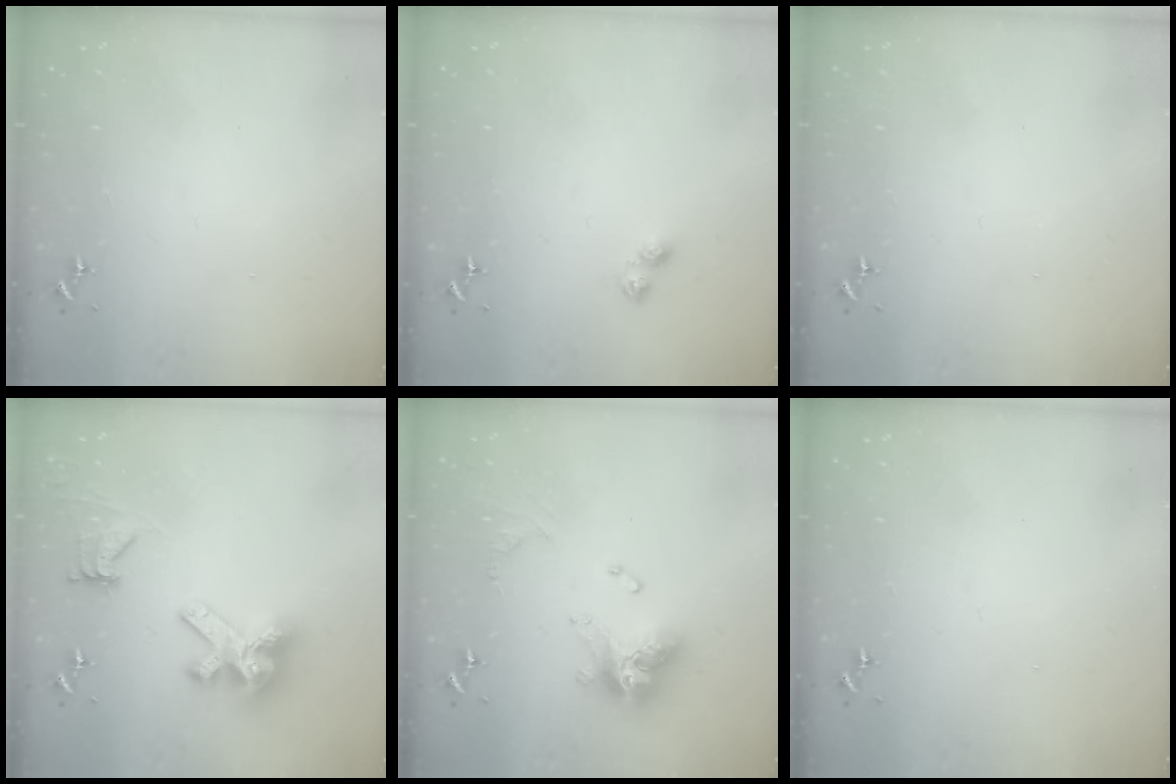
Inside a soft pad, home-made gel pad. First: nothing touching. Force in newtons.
{"total": 3.8, "press": 3.8, "slide": 0.4}
{"total": 0.0}
{"total": 12.1, "press": 12.0, "slide": 0.6}
{"total": 15.1, "press": 15.0, "slide": 1.4}
{"total": 0.0}